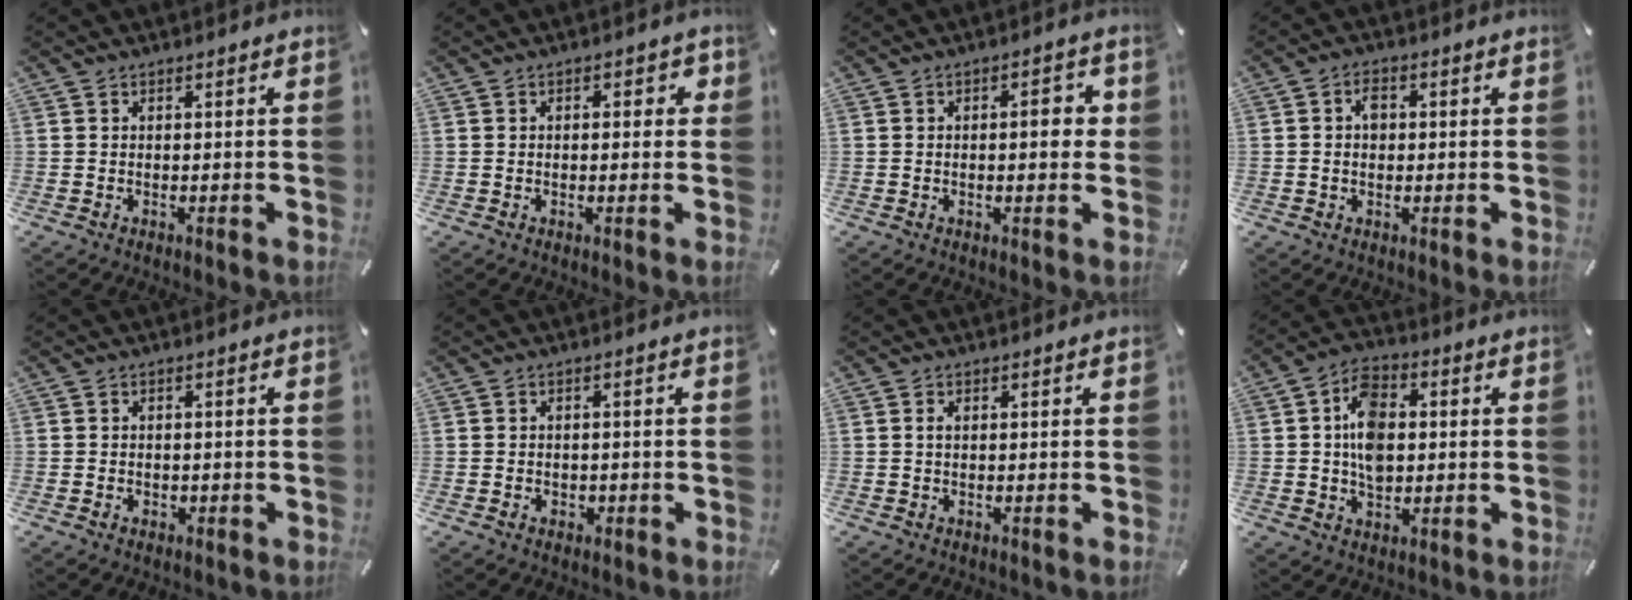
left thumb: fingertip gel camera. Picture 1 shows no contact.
{"total": 2.2, "force": [-0.2, 1.1, 1.9], "torque": [-0.026, 0.004, -0.006]}
{"total": 5.0, "force": [0.4, 2.0, 4.6], "torque": [-0.054, -0.004, -0.004]}
{"total": 3.3, "force": [0.3, 2.3, 2.4], "torque": [-0.041, 0.005, 0.000]}
{"total": 1.6, "force": [-0.6, 1.2, 0.8], "torque": [-0.016, 0.003, -0.012]}
{"total": 2.0, "force": [-0.7, 1.7, 0.8], "torque": [-0.016, 0.004, -0.015]}
{"total": 1.0, "force": [0.1, 0.4, 0.9], "torque": [-0.018, 0.002, 0.000]}
{"total": 10.0, "force": [0.5, 7.3, 6.9], "torque": [-0.128, 0.005, 0.007]}